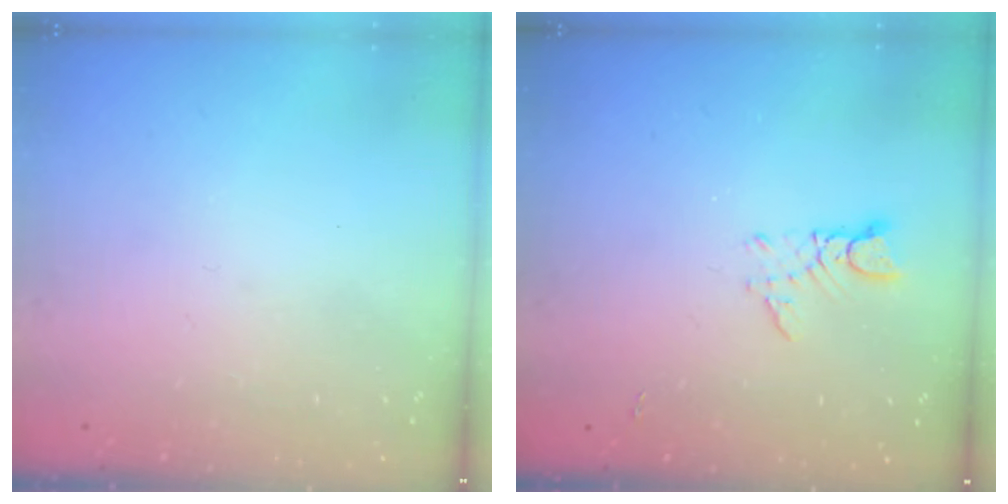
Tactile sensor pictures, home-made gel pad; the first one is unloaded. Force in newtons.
{"total": 3.0, "press": 3.0, "slide": 0.4}